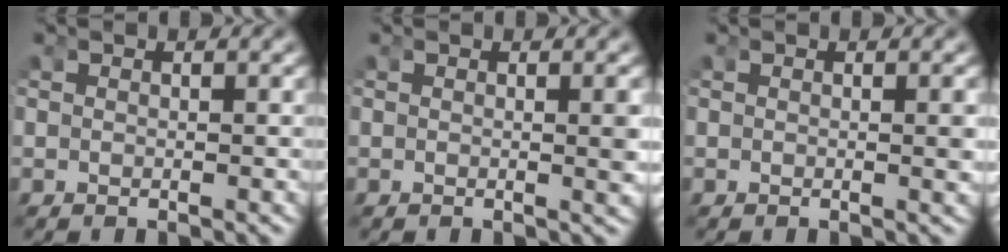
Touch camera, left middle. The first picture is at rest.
{"total": 0.9, "force": [0.0, -0.2, 0.8], "torque": [-0.004, -0.003, 0.000]}
{"total": 0.5, "force": [0.0, -0.2, 0.5], "torque": [-0.001, -0.002, 0.000]}